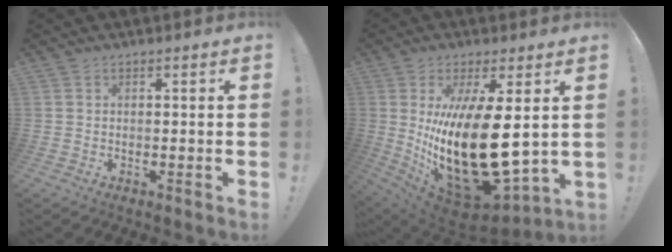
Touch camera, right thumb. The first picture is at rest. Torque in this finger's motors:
{"motor_torque": [1.08, 3.92, 2.36, -0.41, 1.05]}